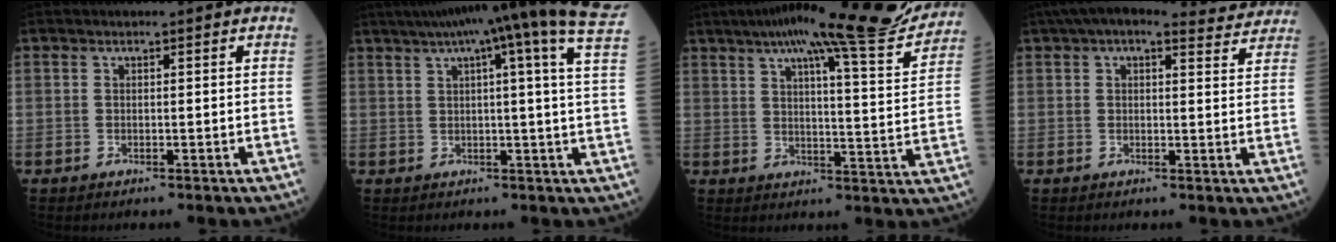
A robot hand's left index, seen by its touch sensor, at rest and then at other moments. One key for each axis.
{"total": 20.5, "fx": 14.8, "fy": -0.9, "fz": 14.2, "tx": -0.226, "ty": 0.004, "tz": 0.176}
{"total": 21.0, "fx": 17.9, "fy": 1.0, "fz": 11.0, "tx": -0.163, "ty": -0.023, "tz": 0.232}
{"total": 11.2, "fx": 9.8, "fy": 3.0, "fz": 4.5, "tx": -0.056, "ty": 0.027, "tz": 0.112}